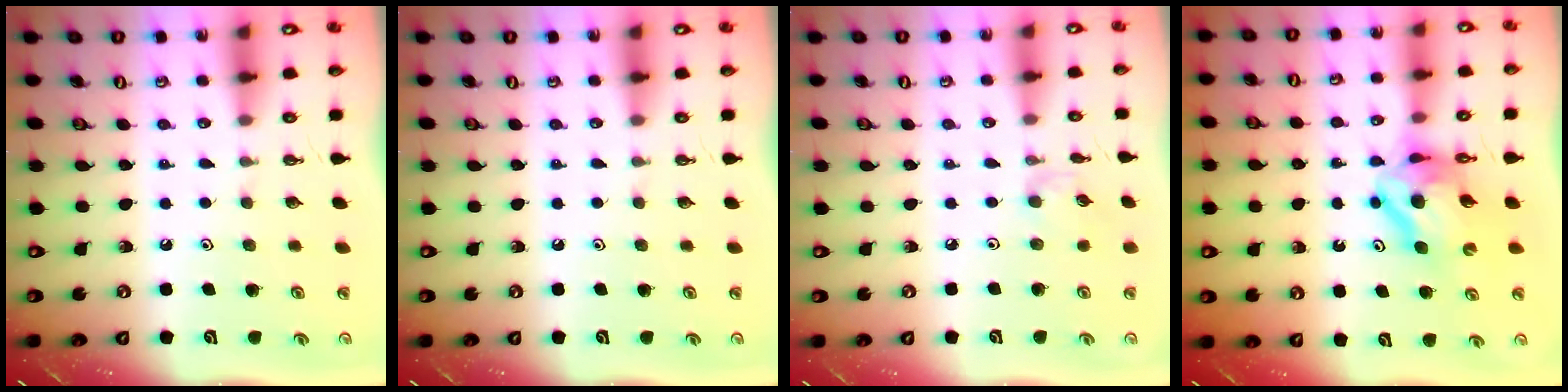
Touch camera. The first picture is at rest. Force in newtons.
{"total": 0.0}
{"total": 2.4, "press": 2.4, "slide": 0.3}
{"total": 9.5, "press": 9.5, "slide": 1.0}